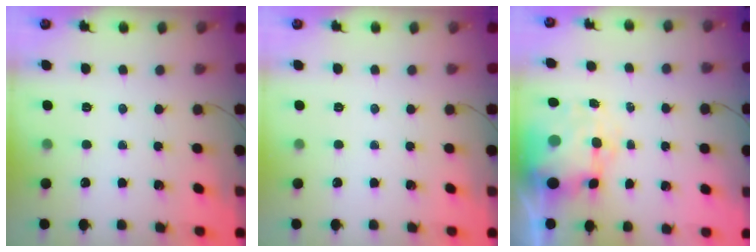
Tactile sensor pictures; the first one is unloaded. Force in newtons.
{"total": 0.0}
{"total": 8.8, "press": 8.5, "slide": 2.0}